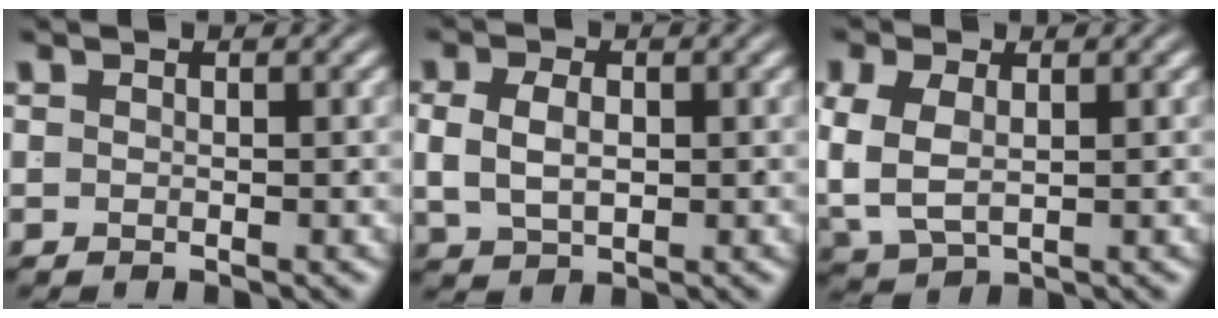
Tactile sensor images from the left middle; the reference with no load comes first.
{"total": 3.5, "force": [0.3, 2.3, 2.5], "torque": [-0.043, -0.002, 0.013]}
{"total": 5.1, "force": [0.2, 3.9, 3.2], "torque": [-0.089, -0.019, 0.020]}